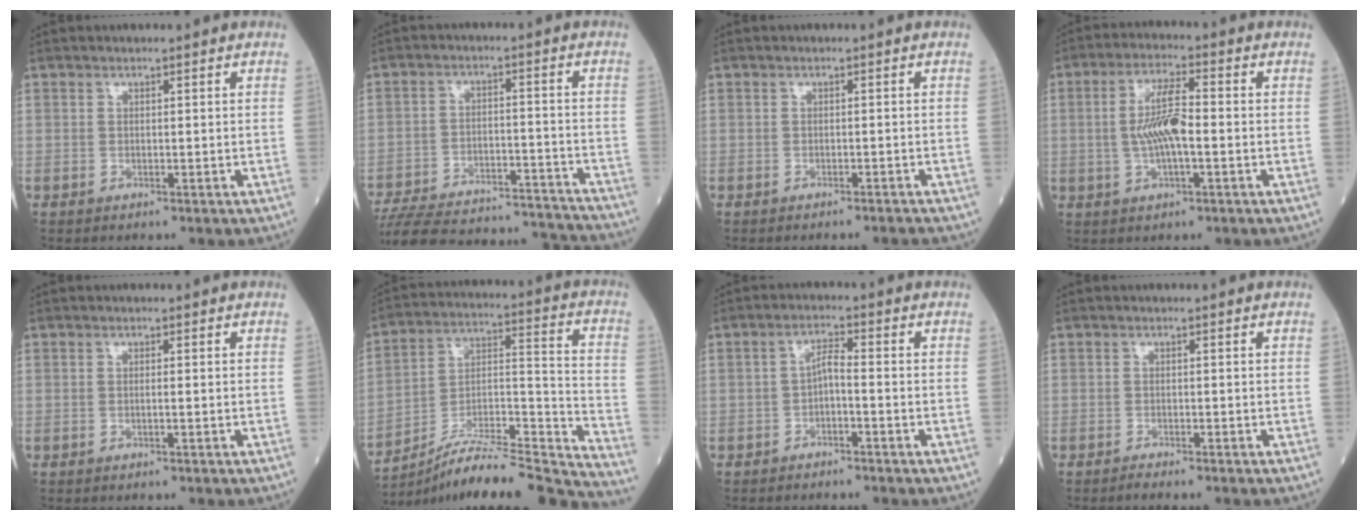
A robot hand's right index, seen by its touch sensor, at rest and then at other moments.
{"total": 24.5, "force": [-23.2, 3.5, 7.1], "torque": [-0.121, -0.013, -0.320]}
{"total": 3.0, "force": [-2.9, 0.2, 0.7], "torque": [-0.007, -0.007, -0.035]}
{"total": 7.2, "force": [-0.5, 1.5, 7.1], "torque": [-0.142, 0.007, -0.011]}
{"total": 0.6, "force": [-0.1, -0.1, 0.6], "torque": [-0.012, 0.000, -0.003]}
{"total": 25.2, "force": [-23.0, 0.6, 10.1], "torque": [-0.118, 0.011, -0.356]}
{"total": 2.5, "force": [-1.1, 0.5, 2.2], "torque": [-0.038, 0.008, -0.020]}
{"total": 1.4, "force": [-1.2, -0.2, 0.6], "torque": [-0.010, 0.000, -0.018]}